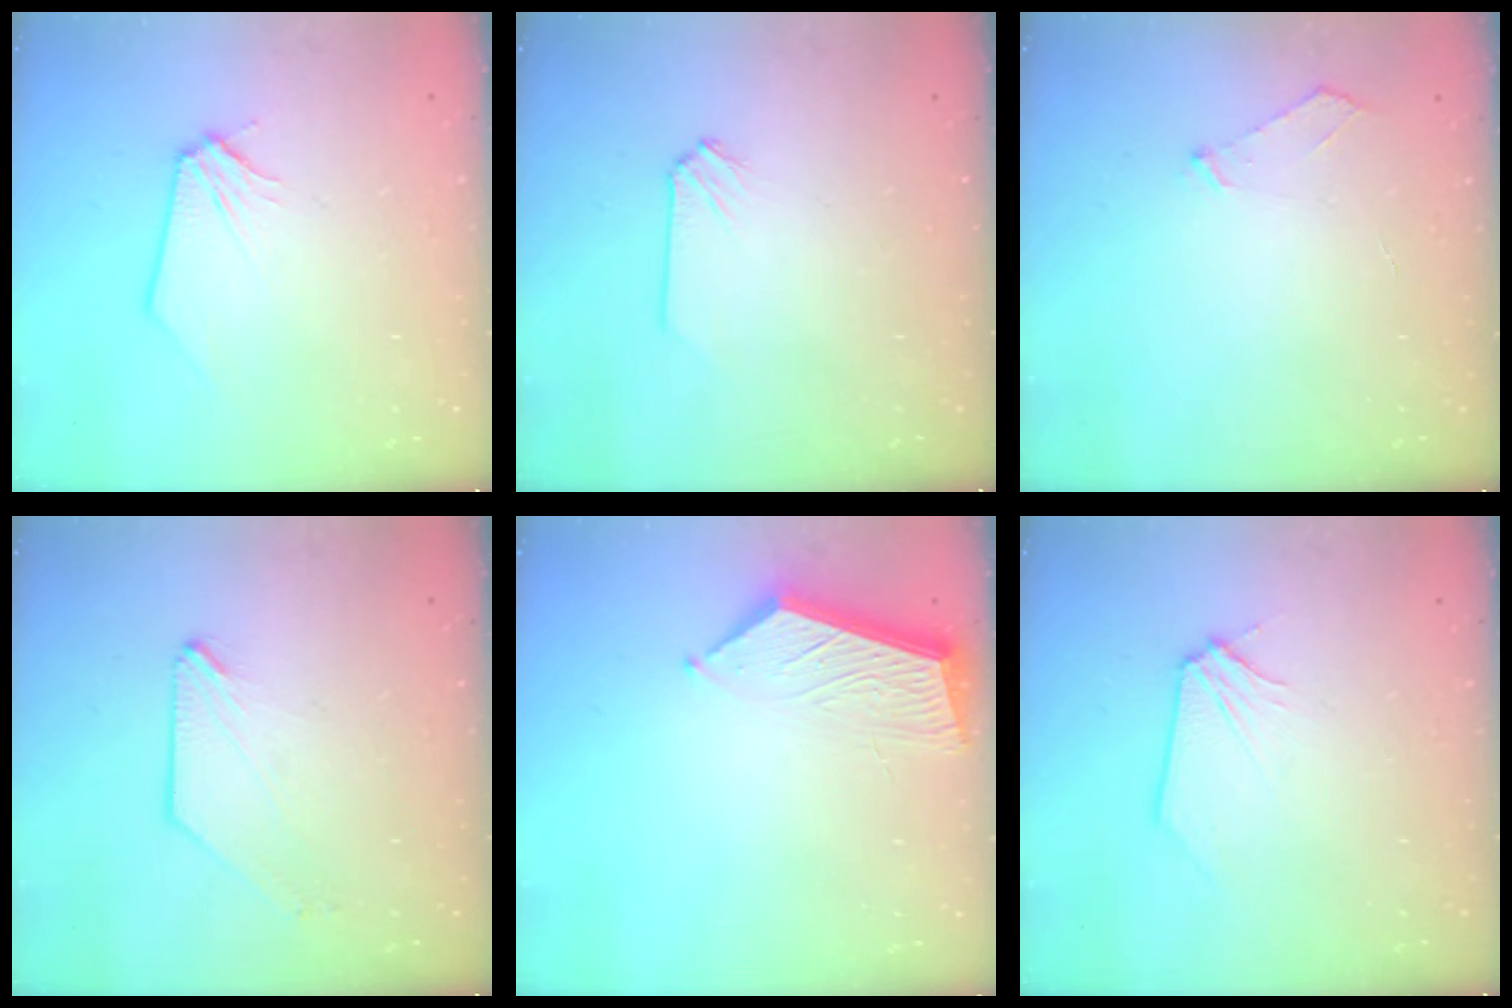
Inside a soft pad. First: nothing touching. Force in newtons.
{"total": 0.0}
{"total": 3.9, "press": 3.9, "slide": 0.5}
{"total": 0.7, "press": 0.7, "slide": 0.1}
{"total": 7.5, "press": 7.5, "slide": 0.8}
{"total": 0.0}